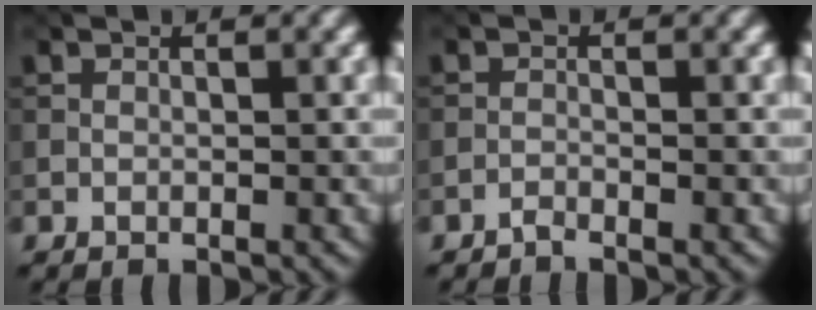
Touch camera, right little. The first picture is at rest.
{"total": 0.8, "force": [-0.8, 0.0, 0.3], "torque": [-0.004, 0.003, -0.020]}